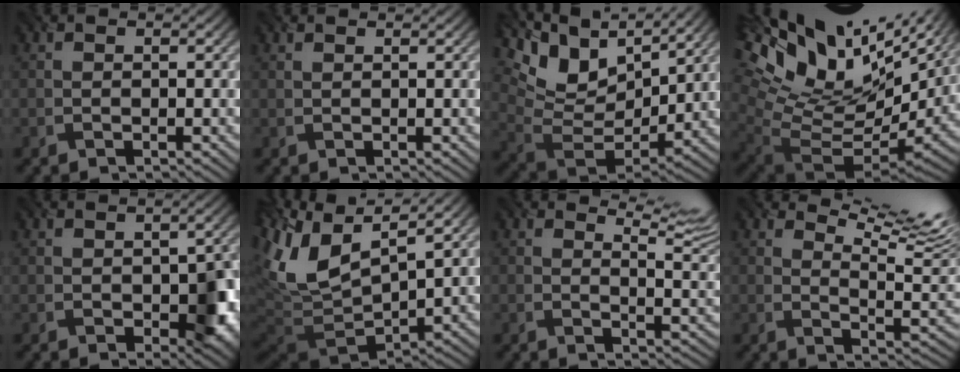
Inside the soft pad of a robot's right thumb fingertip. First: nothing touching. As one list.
[{"total": 0.6, "force": [0.6, 0.0, 0.2], "torque": [-0.007, 0.000, 0.010]}, {"total": 13.6, "force": [7.9, 7.1, 8.5], "torque": [-0.195, 0.018, 0.143]}, {"total": 19.0, "force": [9.6, 9.8, 13.0], "torque": [-0.230, 0.008, 0.187]}, {"total": 5.4, "force": [-0.8, 3.0, 4.4], "torque": [-0.062, -0.012, -0.004]}, {"total": 12.8, "force": [4.4, 5.9, 10.5], "torque": [-0.246, 0.012, 0.080]}, {"total": 6.7, "force": [5.2, 1.3, 4.0], "torque": [-0.071, -0.002, 0.080]}, {"total": 11.0, "force": [7.8, 2.6, 7.2], "torque": [-0.125, 0.004, 0.111]}]